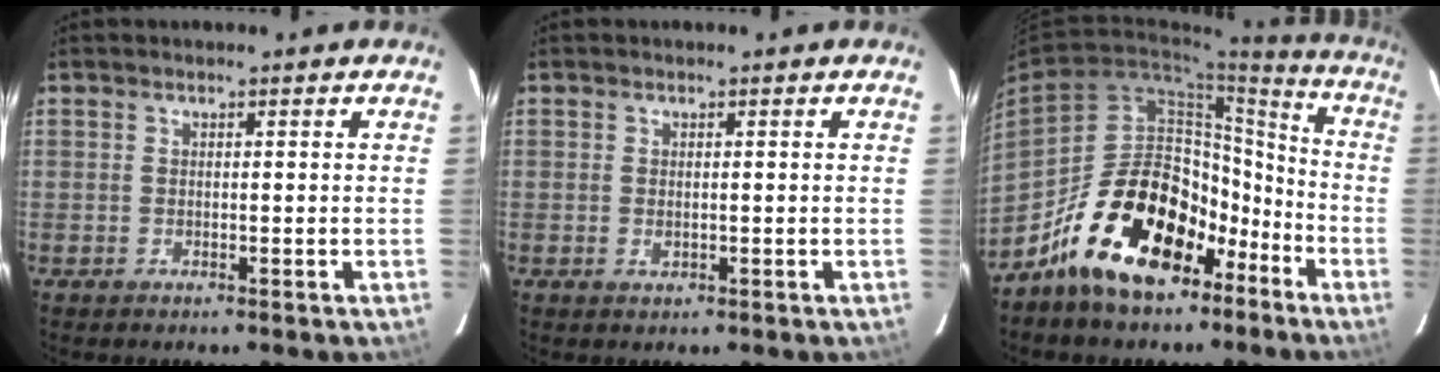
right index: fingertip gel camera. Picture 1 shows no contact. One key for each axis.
{"total": 1.0, "fx": -0.1, "fy": 0.7, "fz": 0.7, "tx": -0.013, "ty": 0.001, "tz": -0.001}
{"total": 21.4, "fx": -13.6, "fy": 11.3, "fz": 12.2, "tx": -0.209, "ty": 0.044, "tz": -0.204}